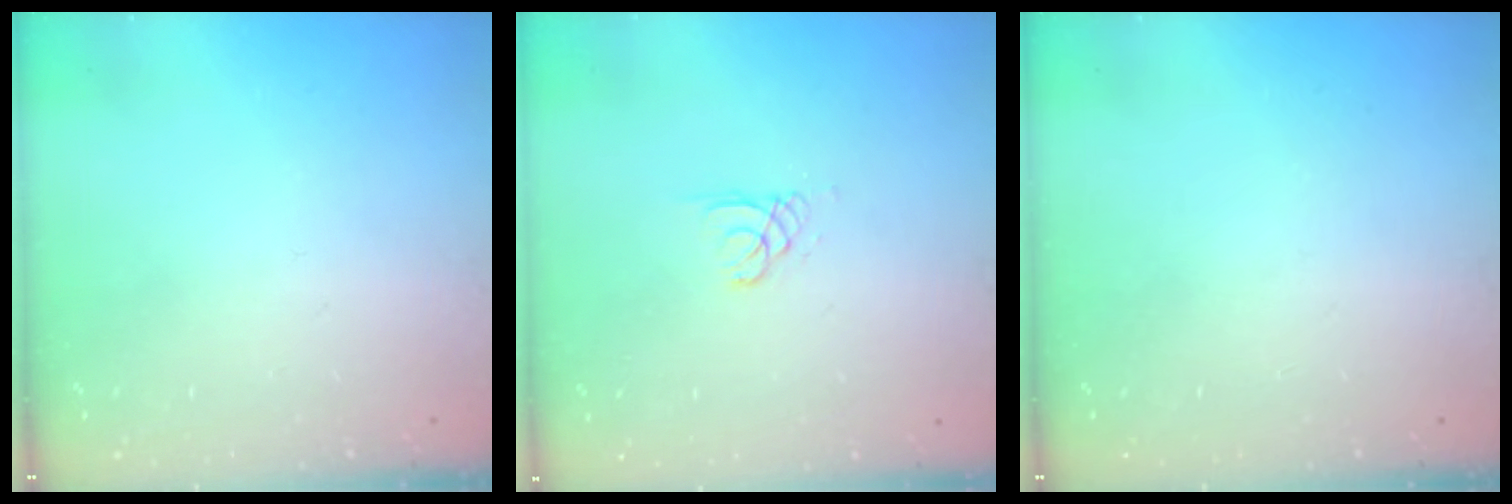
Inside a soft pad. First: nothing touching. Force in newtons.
{"total": 0.8, "press": 0.8, "slide": 0.1}
{"total": 0.0}